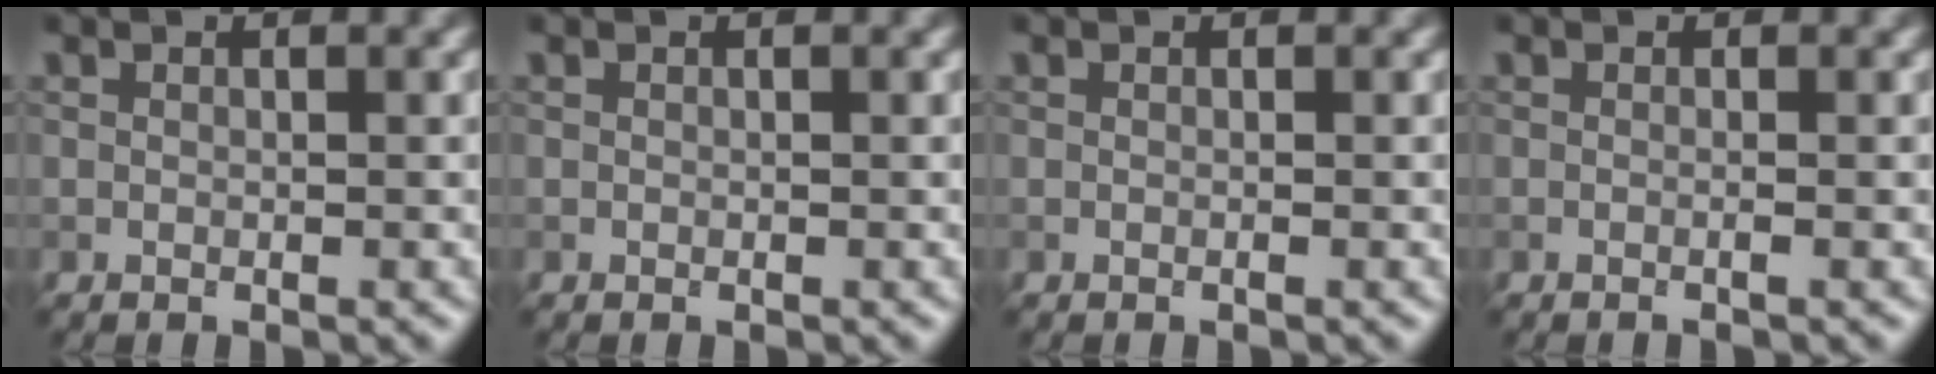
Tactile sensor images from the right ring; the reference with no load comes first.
{"total": 0.0}
{"total": 0.0}
{"total": 0.9, "force": [0.0, 0.3, 0.8], "torque": [-0.004, -0.014, -0.011]}